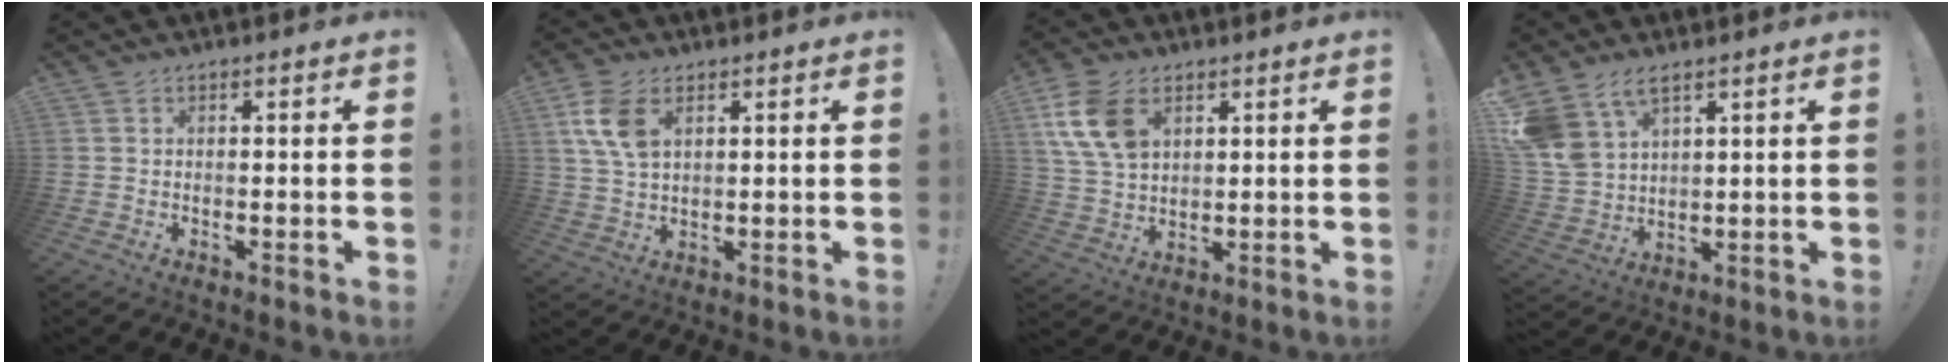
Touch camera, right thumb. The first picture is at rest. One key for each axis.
{"total": 9.1, "fx": 3.8, "fy": 5.4, "fz": 6.3, "tx": -0.127, "ty": -0.004, "tz": 0.074}
{"total": 12.9, "fx": 5.4, "fy": 8.6, "fz": 8.0, "tx": -0.155, "ty": -0.006, "tz": 0.108}
{"total": 10.2, "fx": 6.9, "fy": 5.8, "fz": 4.8, "tx": -0.117, "ty": -0.035, "tz": 0.138}